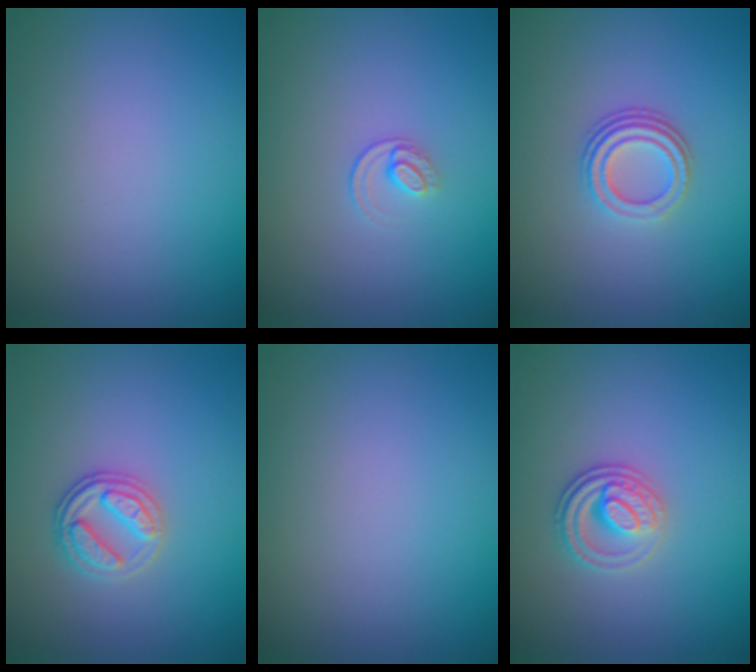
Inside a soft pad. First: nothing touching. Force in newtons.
{"total": 1.2, "press": 0.8, "slide": 0.9}
{"total": 3.2, "press": 2.2, "slide": 2.3}
{"total": 2.6, "press": 2.4, "slide": 1.0}
{"total": 0.0}
{"total": 2.8, "press": 2.5, "slide": 1.3}